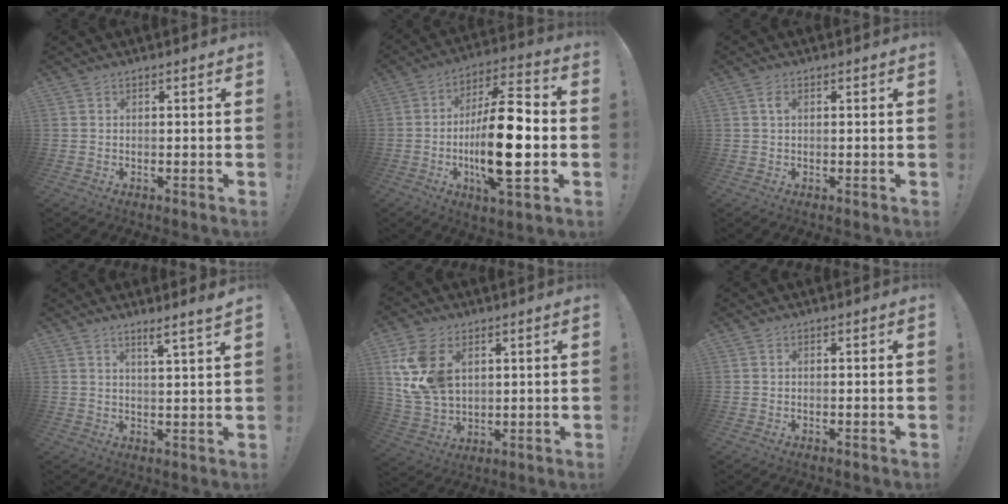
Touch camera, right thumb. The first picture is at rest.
{"total": 22.0, "force": [-3.4, 7.1, 20.5], "torque": [-0.365, 0.008, -0.055]}
{"total": 1.8, "force": [0.5, 0.8, 1.6], "torque": [-0.025, 0.000, 0.005]}
{"total": 4.7, "force": [3.6, -0.7, 2.9], "torque": [-0.033, -0.029, 0.054]}
{"total": 14.8, "force": [4.9, 10.4, 9.3], "torque": [-0.173, -0.020, 0.099]}
{"total": 0.5, "force": [-0.1, -0.2, 0.5], "torque": [-0.008, 0.000, -0.002]}